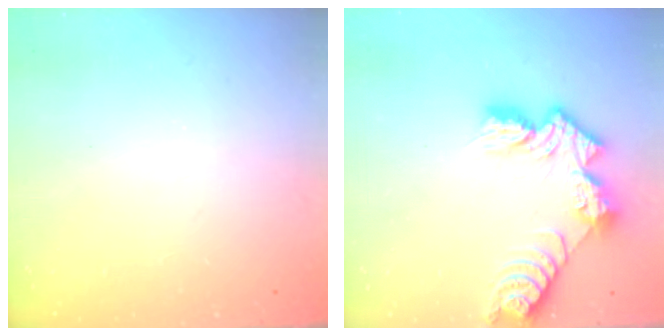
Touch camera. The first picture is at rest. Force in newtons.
{"total": 11.0, "press": 11.0, "slide": 0.8}